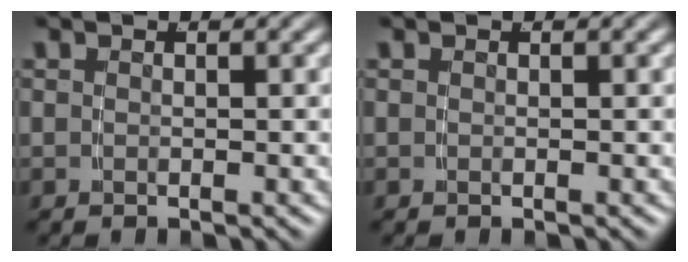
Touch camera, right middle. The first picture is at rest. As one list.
[{"total": 0.0}]